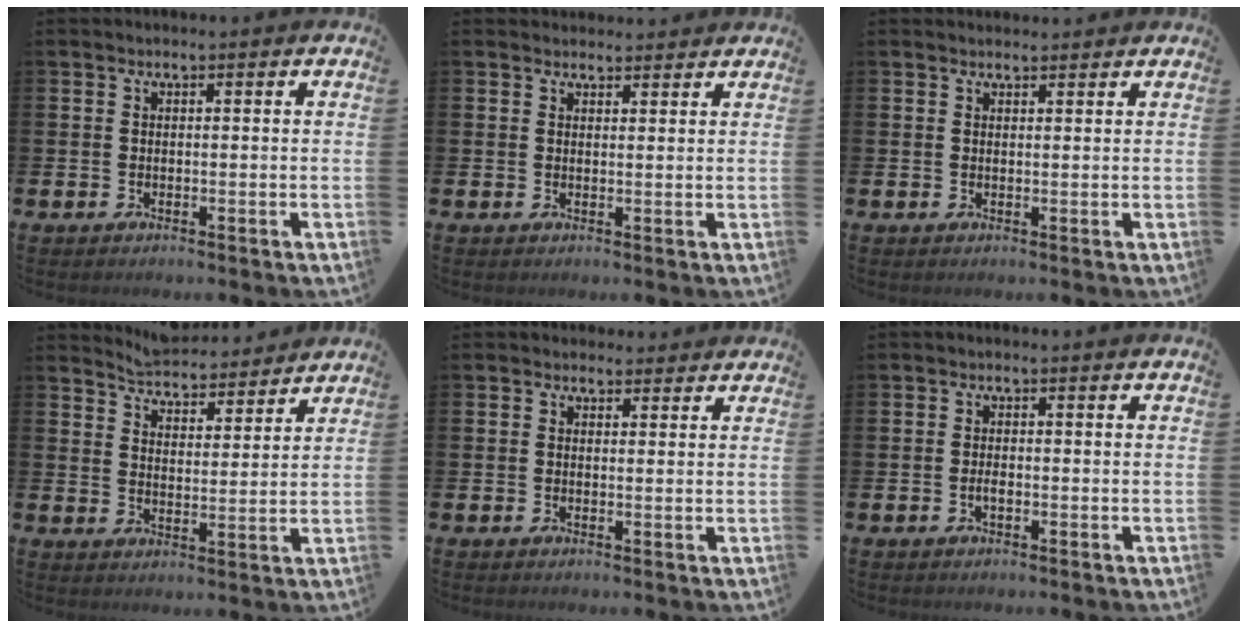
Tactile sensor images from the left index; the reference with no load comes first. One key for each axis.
{"total": 2.1, "fx": 2.0, "fy": 0.6, "fz": -0.1, "tx": 0.008, "ty": -0.009, "tz": 0.036}
{"total": 1.4, "fx": 1.4, "fy": 0.3, "fz": 0.0, "tx": 0.007, "ty": -0.004, "tz": 0.024}
{"total": 4.6, "fx": 4.6, "fy": 0.6, "fz": -0.2, "tx": -0.020, "ty": -0.035, "tz": 0.080}
{"total": 1.7, "fx": 1.5, "fy": 0.8, "fz": 0.0, "tx": 0.014, "ty": -0.003, "tz": 0.025}
{"total": 1.2, "fx": -0.3, "fy": 0.5, "fz": 1.0, "tx": -0.028, "ty": 0.002, "tz": -0.004}